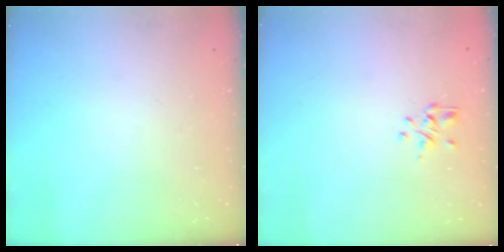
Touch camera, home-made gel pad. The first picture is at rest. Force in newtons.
{"total": 1.2, "press": 1.1, "slide": 0.5}